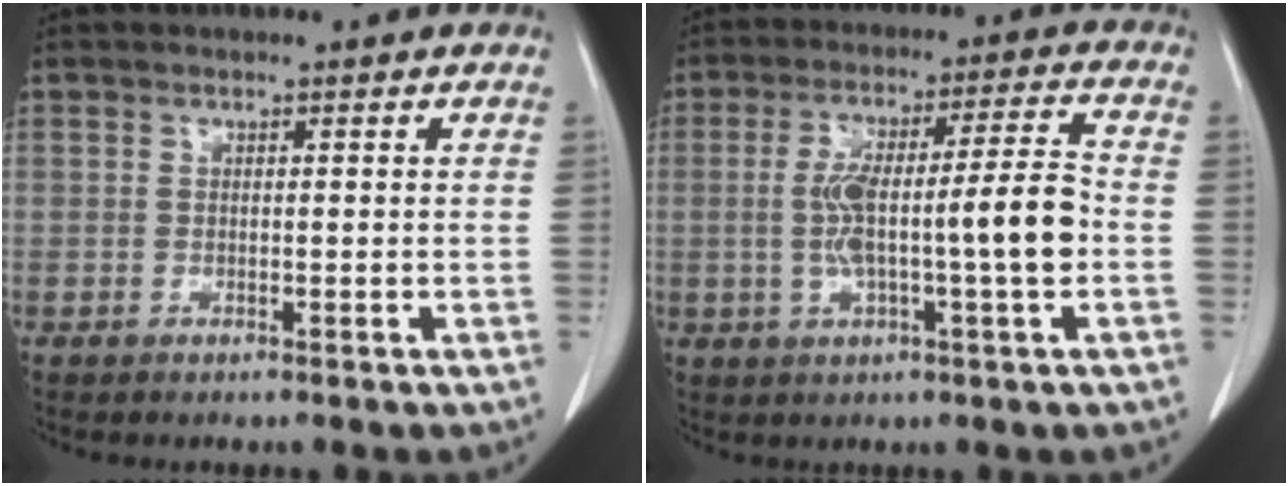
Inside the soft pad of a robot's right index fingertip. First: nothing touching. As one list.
[{"total": 11.9, "force": [-1.5, 0.7, 11.8], "torque": [-0.207, 0.018, -0.024]}]